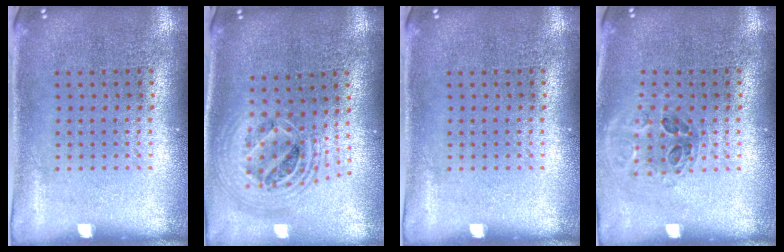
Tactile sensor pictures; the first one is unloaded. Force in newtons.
{"total": 2.3, "press": 1.7, "slide": 1.4}
{"total": 0.0}
{"total": 1.0, "press": 1.0, "slide": 0.3}